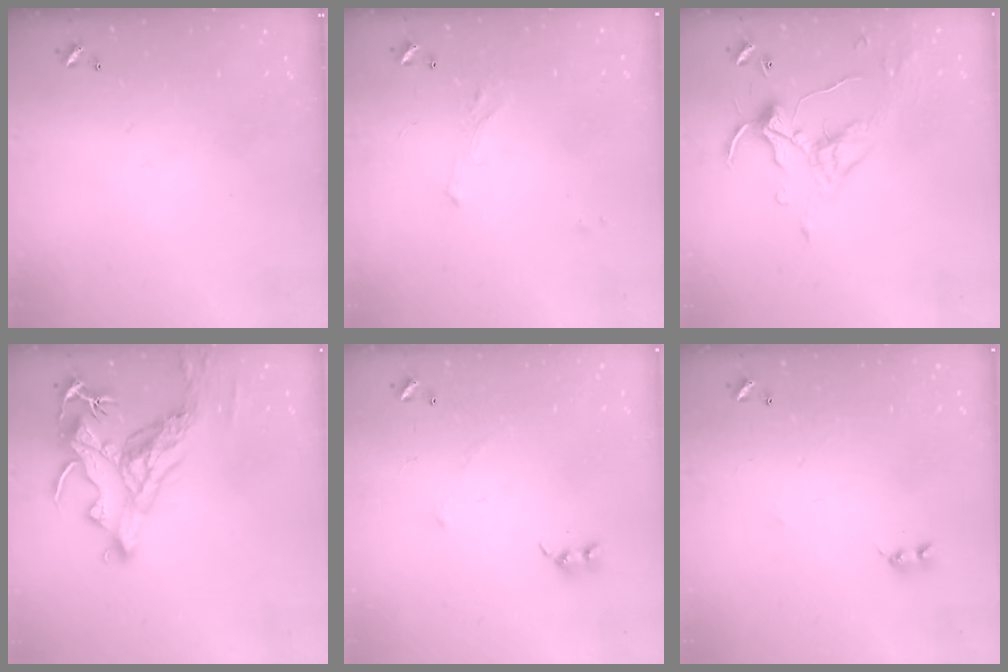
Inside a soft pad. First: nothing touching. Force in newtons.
{"total": 1.4, "press": 1.3, "slide": 0.6}
{"total": 1.7, "press": 1.5, "slide": 0.8}
{"total": 8.1, "press": 8.0, "slide": 1.4}
{"total": 4.8, "press": 4.7, "slide": 0.8}
{"total": 1.6, "press": 1.6, "slide": 0.4}